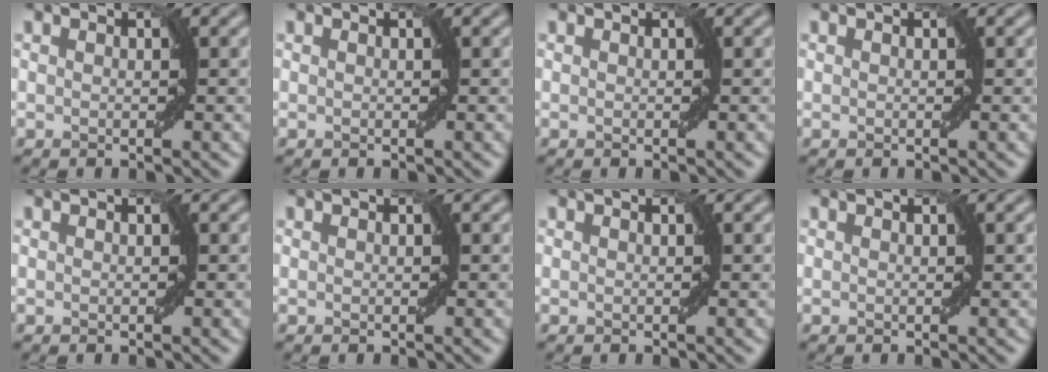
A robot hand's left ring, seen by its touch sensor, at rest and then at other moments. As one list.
[{"total": 0.0}, {"total": 0.0}, {"total": 0.0}, {"total": 0.0}, {"total": 0.0}, {"total": 0.0}, {"total": 0.0}]